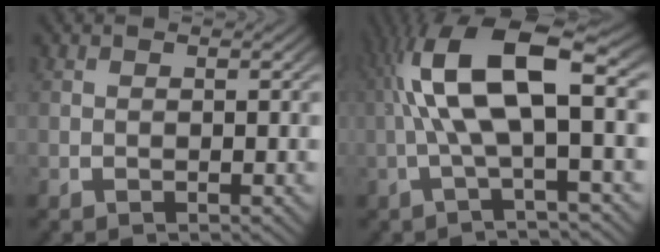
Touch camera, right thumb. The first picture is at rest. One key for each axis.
{"total": 10.4, "fx": 1.3, "fy": 4.1, "fz": 9.4, "tx": -0.193, "ty": 0.007, "tz": 0.019}